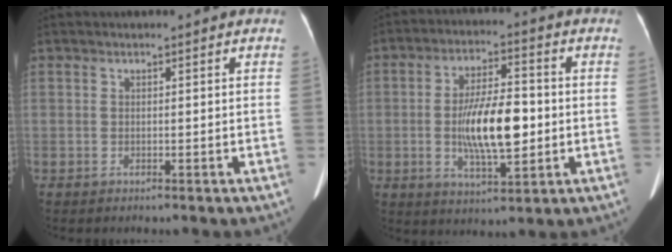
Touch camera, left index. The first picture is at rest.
{"total": 11.2, "force": [-1.1, 3.3, 10.6], "torque": [-0.199, -0.001, -0.018]}